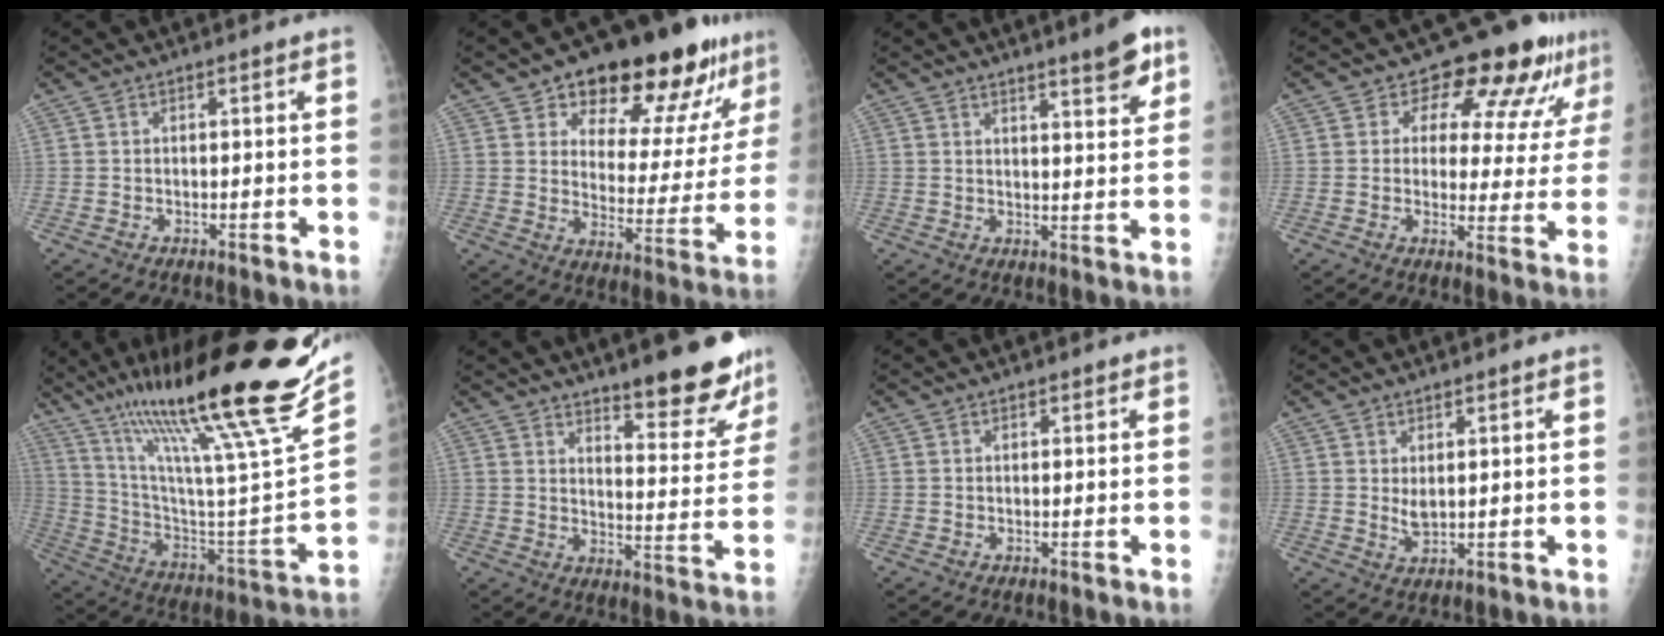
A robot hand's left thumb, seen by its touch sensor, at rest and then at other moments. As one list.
[{"total": 21.3, "force": [14.4, 9.0, 12.7], "torque": [-0.125, -0.067, 0.203]}, {"total": 7.1, "force": [4.6, 1.1, 5.3], "torque": [-0.063, -0.029, 0.063]}, {"total": 13.7, "force": [9.3, 6.9, 7.4], "torque": [-0.043, -0.047, 0.103]}, {"total": 35.8, "force": [24.7, 4.0, 25.6], "torque": [-0.381, -0.090, 0.394]}, {"total": 16.3, "force": [12.2, 4.1, 9.9], "torque": [-0.087, -0.092, 0.171]}, {"total": 0.6, "force": [0.5, 0.3, 0.1], "torque": [0.002, -0.005, 0.006]}, {"total": 2.8, "force": [1.3, 1.4, 2.1], "torque": [-0.032, -0.016, 0.029]}]